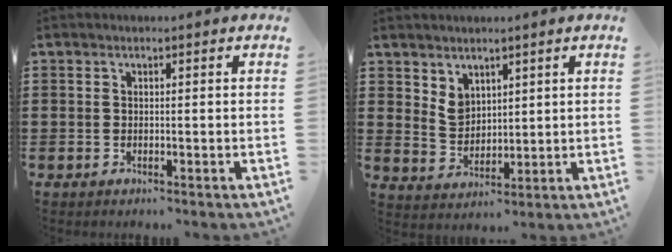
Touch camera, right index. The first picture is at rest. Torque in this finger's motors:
{"motor_torque": [0.21, 0.00, 0.19, 0.06]}